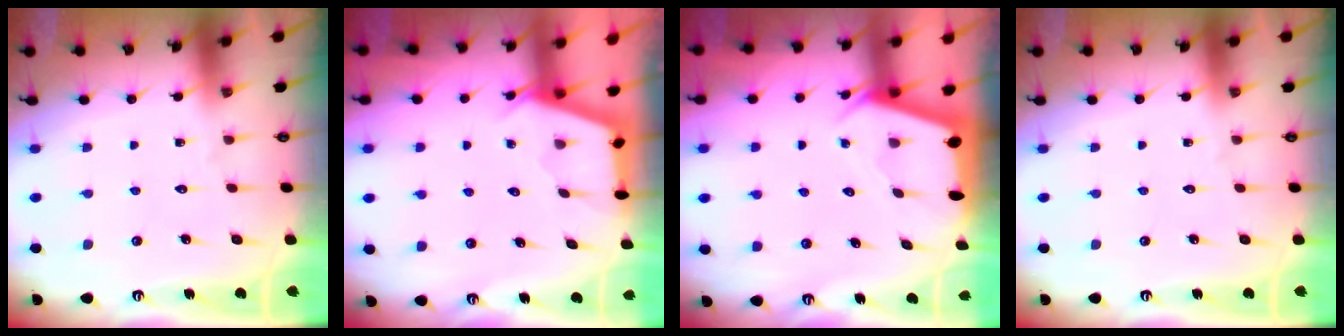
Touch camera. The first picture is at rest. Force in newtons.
{"total": 2.9, "press": 2.9, "slide": 0.3}
{"total": 2.5, "press": 2.5, "slide": 0.3}
{"total": 0.0}